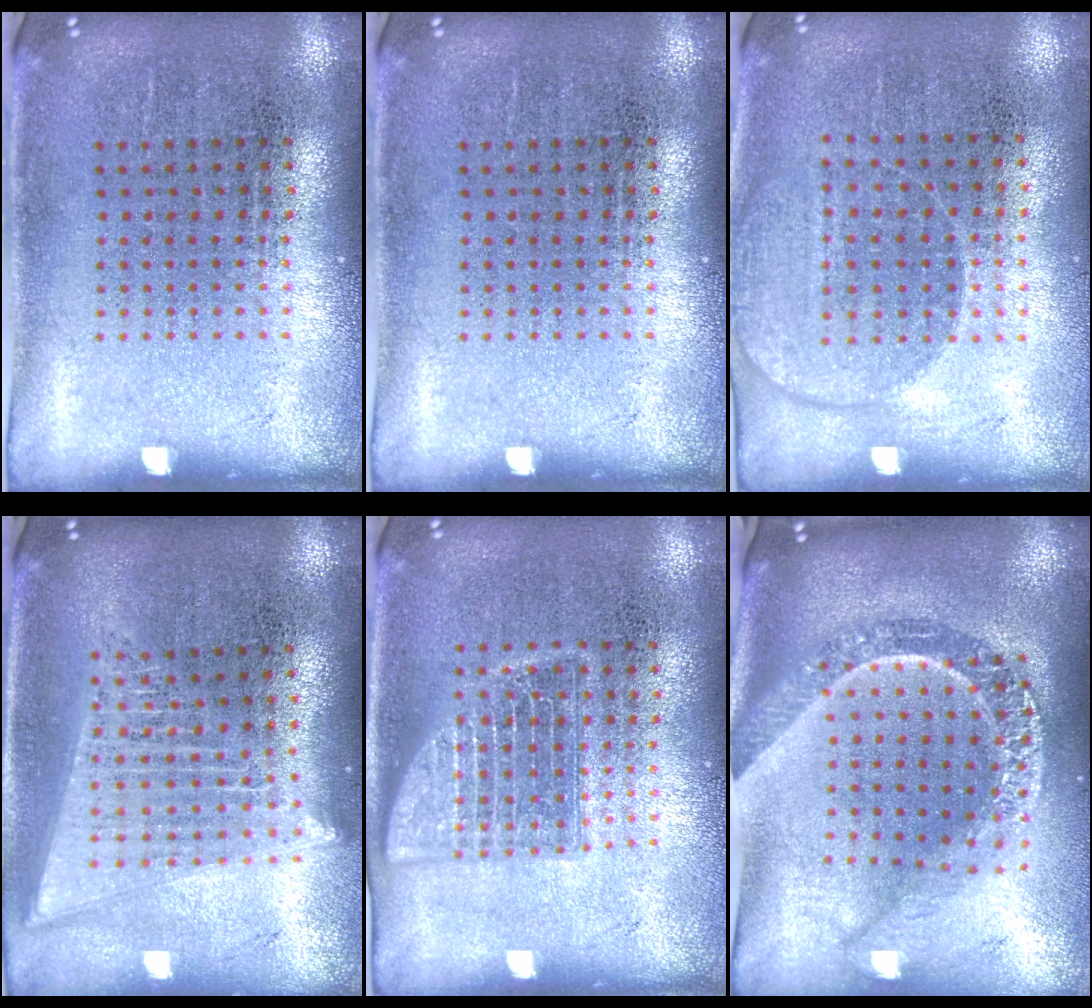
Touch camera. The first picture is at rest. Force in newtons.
{"total": 0.0}
{"total": 1.4, "press": 1.3, "slide": 0.5}
{"total": 2.0, "press": 1.8, "slide": 1.0}
{"total": 2.4, "press": 2.4, "slide": 0.4}
{"total": 2.8, "press": 2.2, "slide": 1.7}